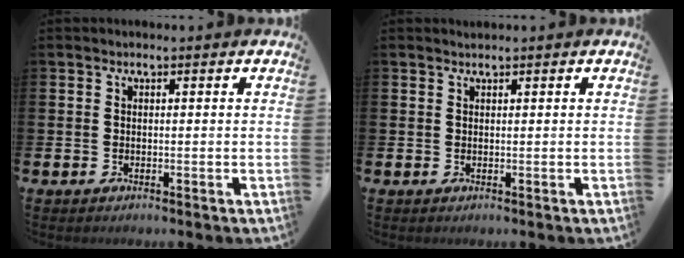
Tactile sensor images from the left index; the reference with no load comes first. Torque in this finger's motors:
{"motor_torque": [0.02, 0.10, -0.02, 0.01]}